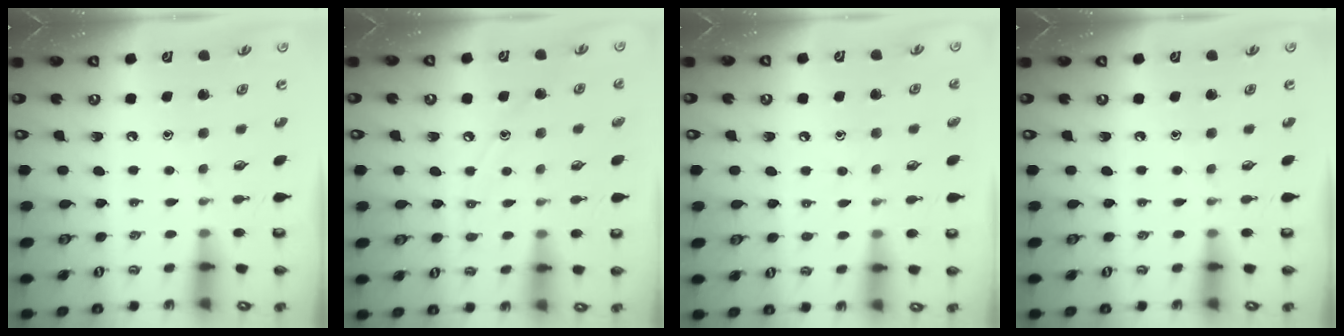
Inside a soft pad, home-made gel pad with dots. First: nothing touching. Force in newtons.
{"total": 6.6, "press": 6.6, "slide": 0.4}
{"total": 6.1, "press": 6.0, "slide": 0.7}
{"total": 0.0}